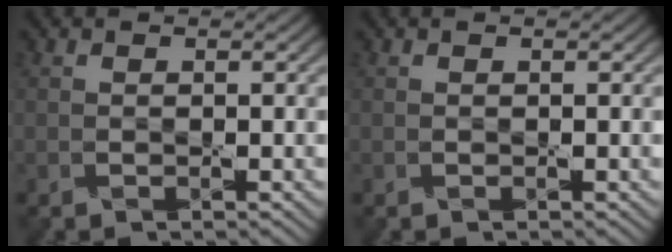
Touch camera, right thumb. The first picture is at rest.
{"total": 0.0}